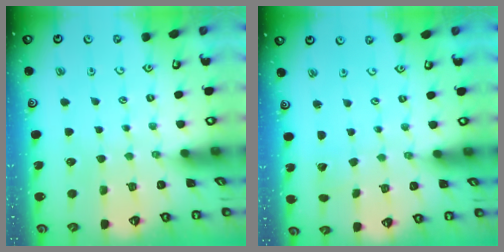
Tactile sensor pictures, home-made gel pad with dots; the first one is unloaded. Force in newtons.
{"total": 0.9, "press": 0.9, "slide": 0.1}